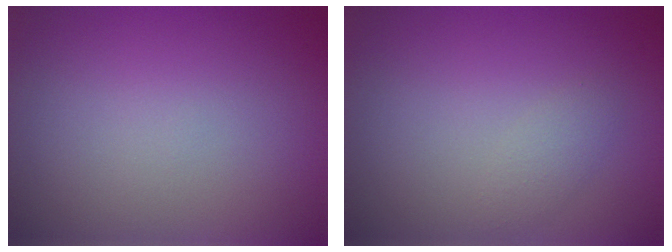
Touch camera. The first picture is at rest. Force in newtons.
{"total": 1.2, "press": 1.2, "slide": 0.0}